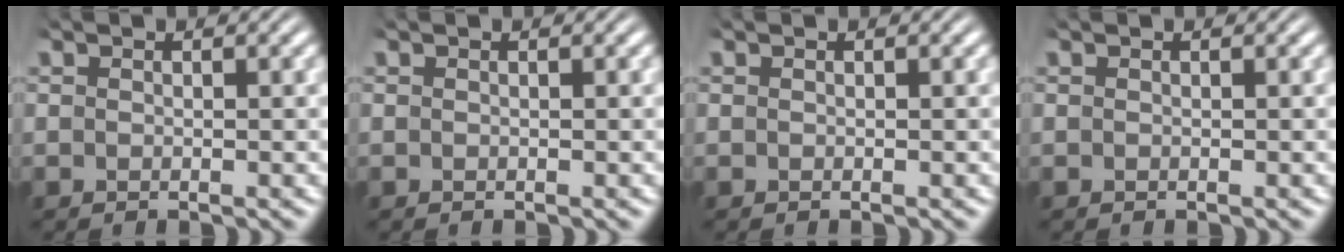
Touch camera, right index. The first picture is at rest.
{"total": 0.0}
{"total": 0.0}
{"total": 0.0}